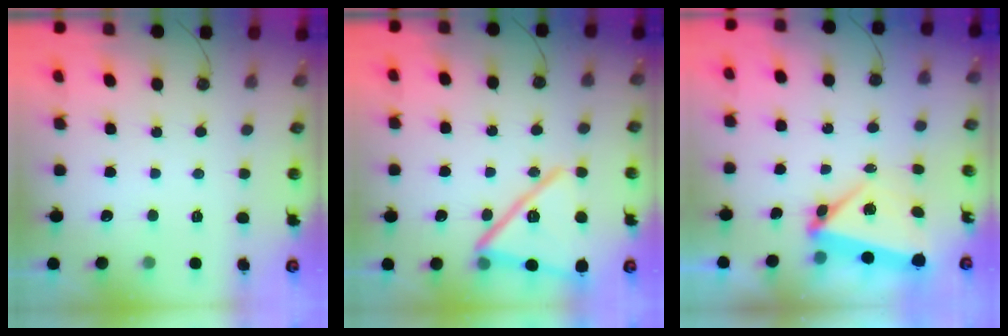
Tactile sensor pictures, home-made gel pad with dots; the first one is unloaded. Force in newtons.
{"total": 17.6, "press": 16.2, "slide": 6.8}
{"total": 5.8, "press": 5.8, "slide": 0.6}